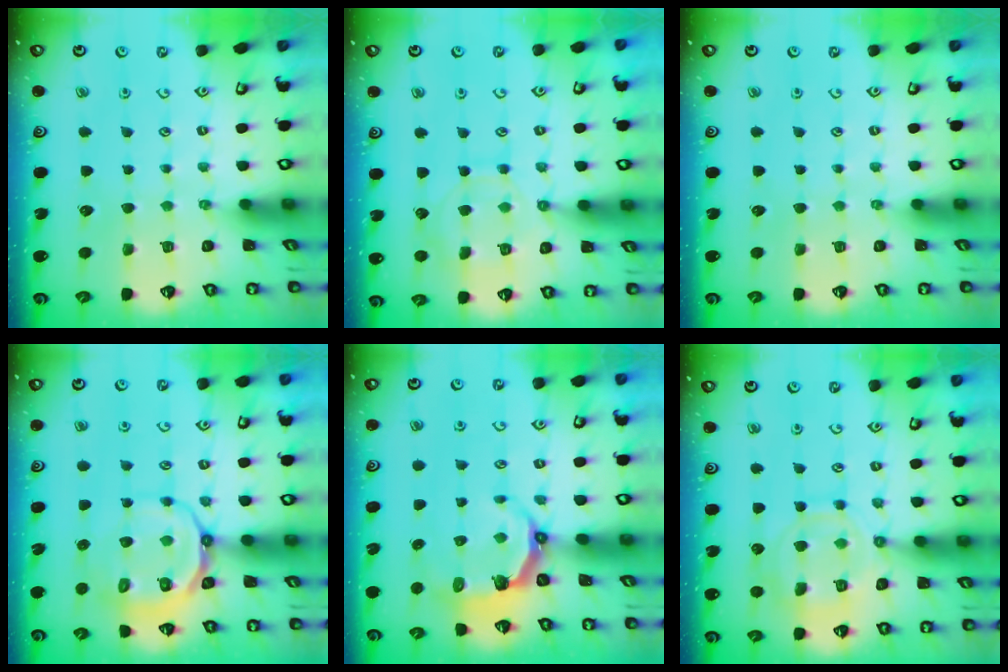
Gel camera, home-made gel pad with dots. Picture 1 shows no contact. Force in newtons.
{"total": 10.2, "press": 10.1, "slide": 0.8}
{"total": 0.0}
{"total": 10.5, "press": 10.2, "slide": 2.4}
{"total": 4.6, "press": 2.9, "slide": 3.6}
{"total": 11.7, "press": 11.6, "slide": 1.2}